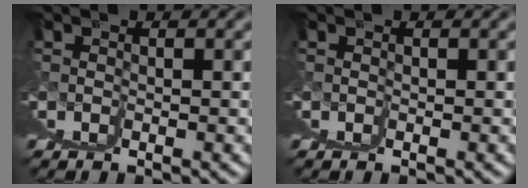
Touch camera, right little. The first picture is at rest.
{"total": 0.0}